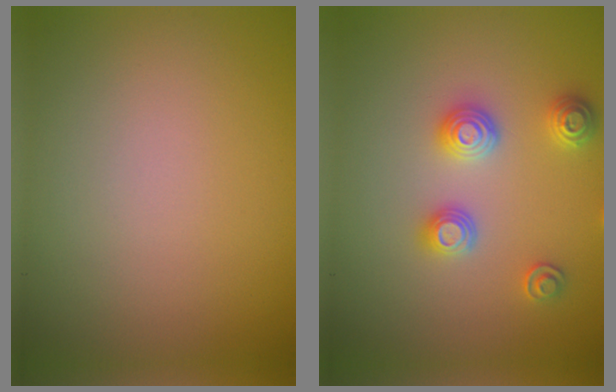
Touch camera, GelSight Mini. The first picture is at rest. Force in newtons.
{"total": 2.9, "press": 2.9, "slide": 0.2}